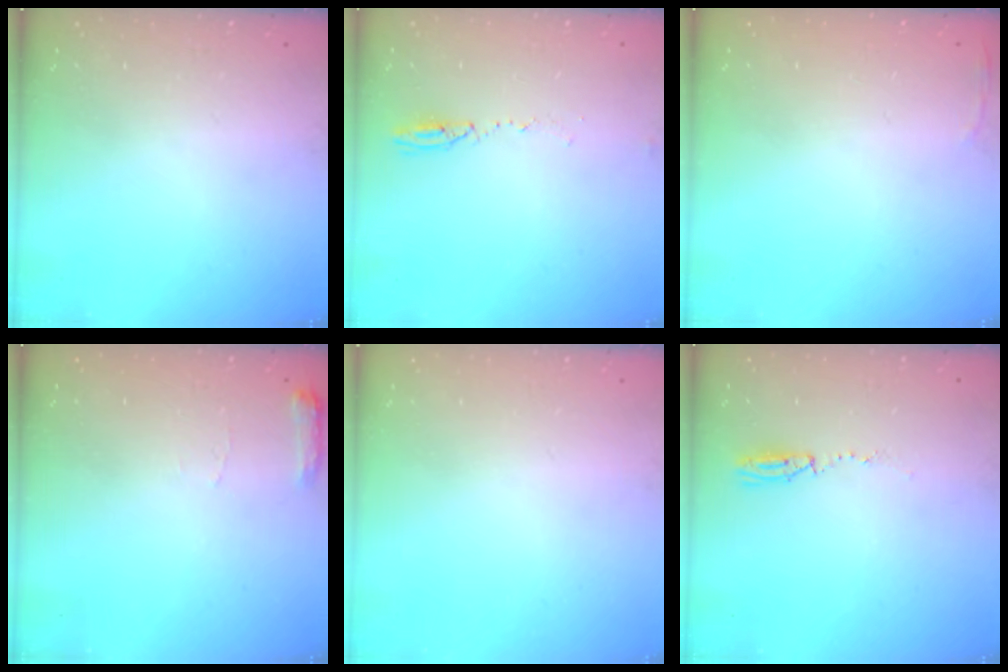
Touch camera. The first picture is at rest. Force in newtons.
{"total": 3.7, "press": 3.6, "slide": 1.1}
{"total": 2.8, "press": 2.6, "slide": 0.9}
{"total": 5.6, "press": 5.6, "slide": 0.7}
{"total": 0.0}
{"total": 3.1, "press": 2.5, "slide": 1.9}